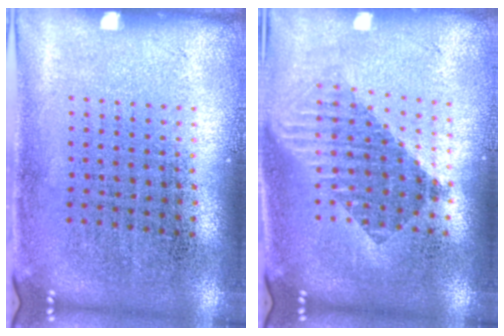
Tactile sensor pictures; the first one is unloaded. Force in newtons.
{"total": 1.7, "press": 1.4, "slide": 0.9}